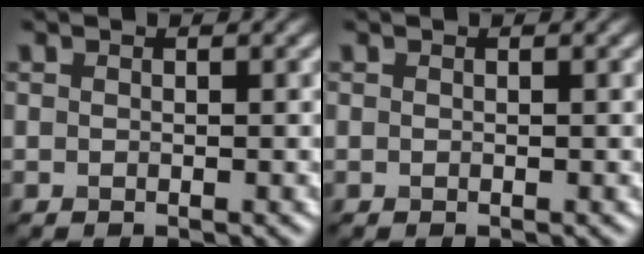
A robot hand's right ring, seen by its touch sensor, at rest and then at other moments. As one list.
[{"total": 0.0}]